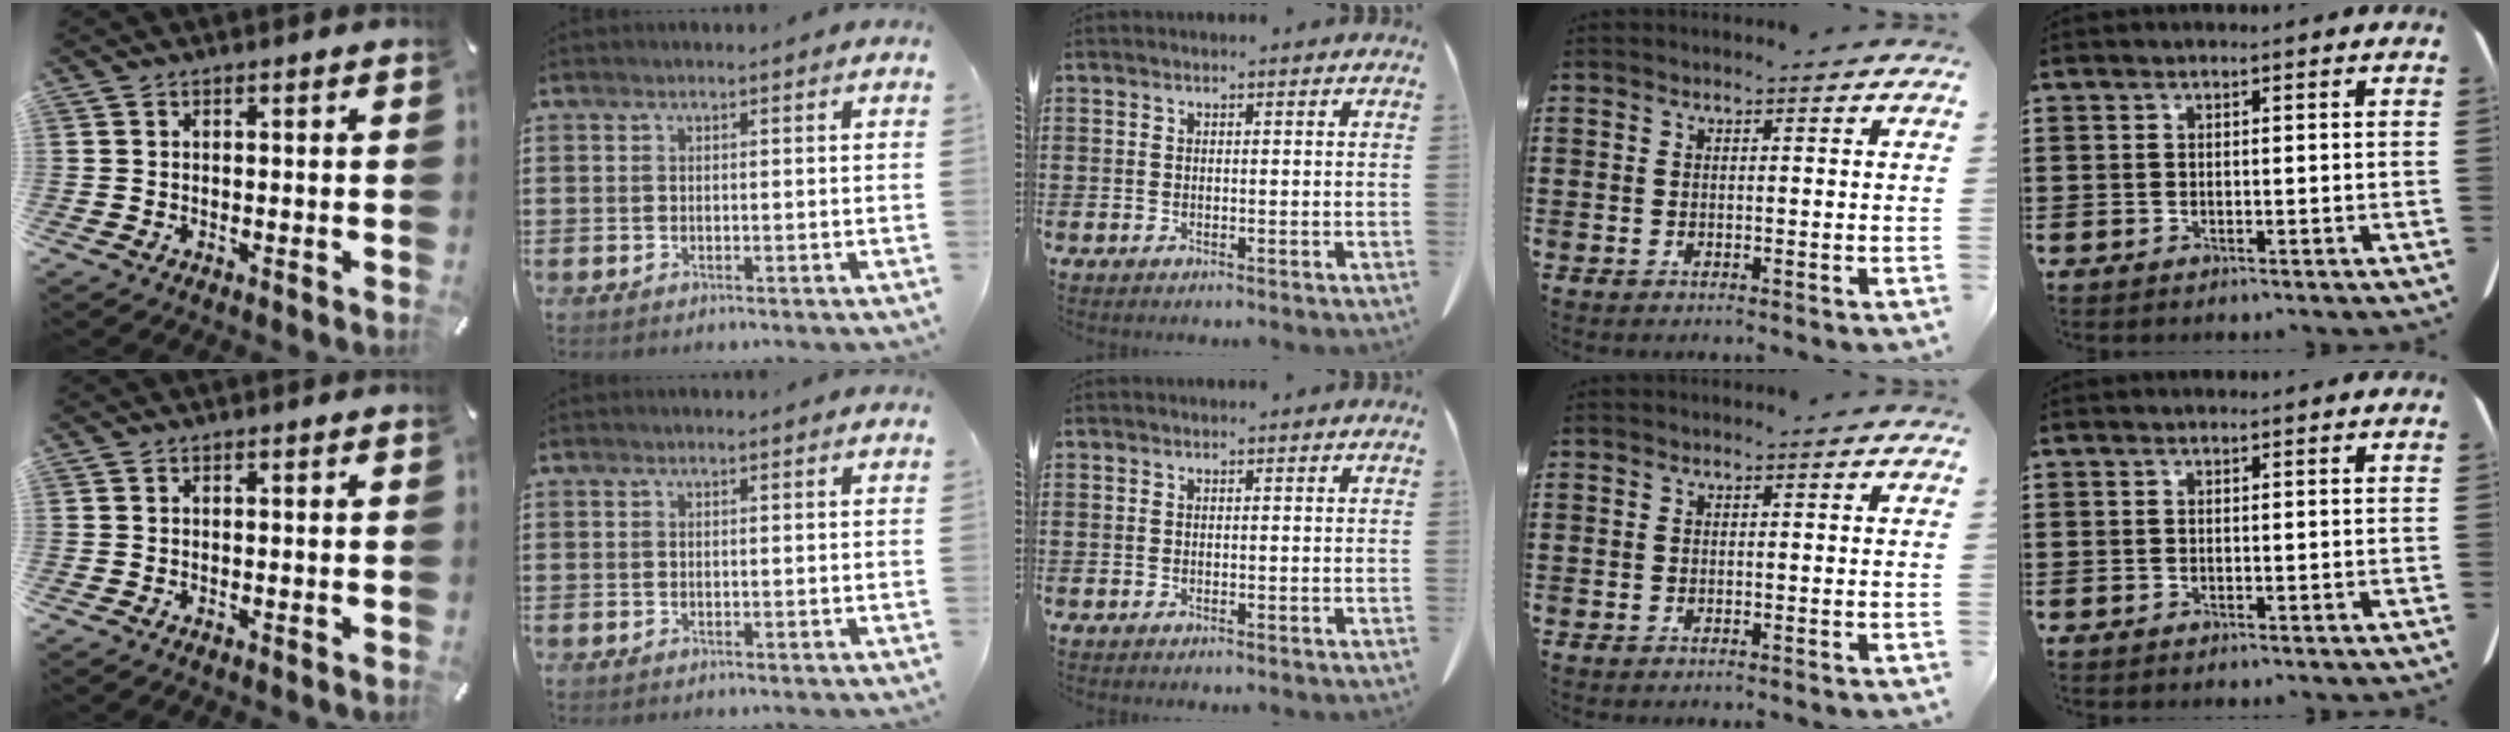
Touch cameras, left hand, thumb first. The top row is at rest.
{}